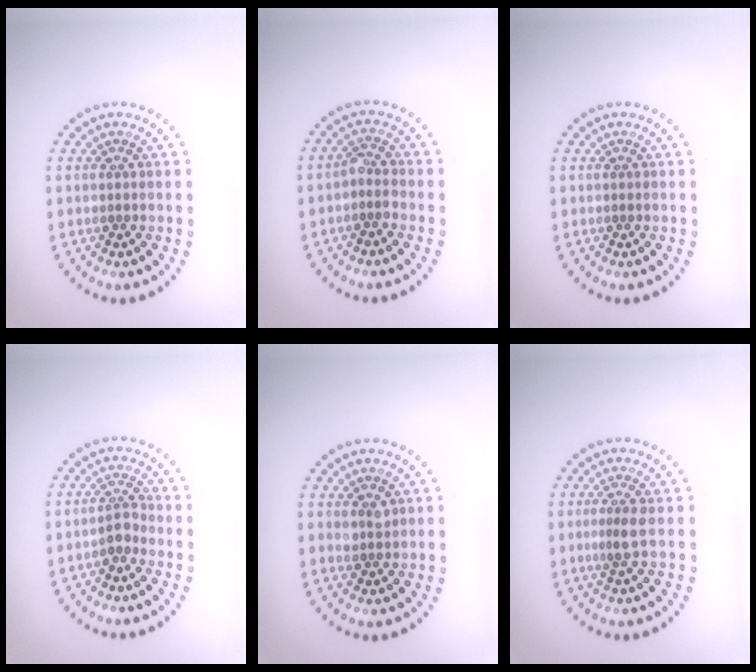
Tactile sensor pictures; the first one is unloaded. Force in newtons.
{"total": 1.7, "press": 1.5, "slide": 0.8}
{"total": 0.0}
{"total": 1.8, "press": 1.4, "slide": 1.0}
{"total": 1.1, "press": 1.0, "slide": 0.3}
{"total": 1.6, "press": 1.2, "slide": 1.0}